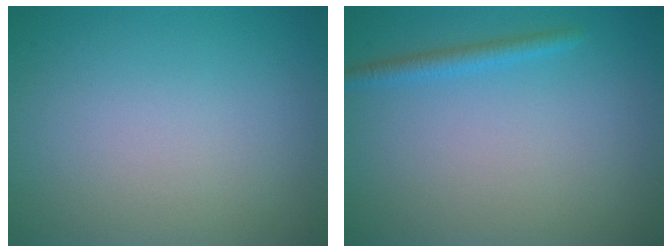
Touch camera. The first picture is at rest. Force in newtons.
{"total": 1.5, "press": 1.4, "slide": 0.1}